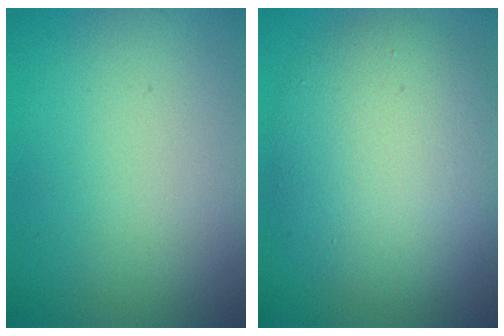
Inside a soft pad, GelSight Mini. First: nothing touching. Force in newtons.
{"total": 8.5, "press": 8.5, "slide": 0.3}